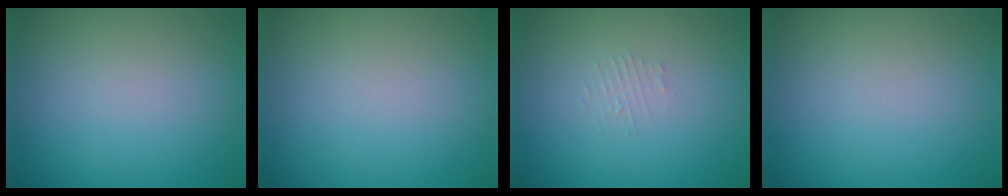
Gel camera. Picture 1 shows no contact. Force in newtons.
{"total": 0.0}
{"total": 0.9, "press": 0.9, "slide": 0.2}
{"total": 0.0}